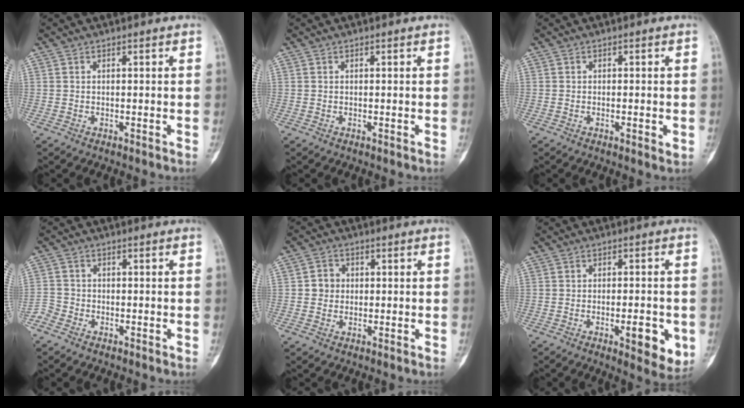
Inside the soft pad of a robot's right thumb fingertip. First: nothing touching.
{"total": 0.0}
{"total": 1.8, "force": [-0.4, 0.6, 1.7], "torque": [-0.023, -0.003, -0.005]}
{"total": 2.4, "force": [-1.9, 1.5, 0.1], "torque": [0.003, 0.004, -0.047]}
{"total": 3.4, "force": [0.2, 3.2, 1.2], "torque": [0.001, 0.007, -0.002]}
{"total": 8.0, "force": [-2.4, 2.9, 7.1], "torque": [-0.079, -0.004, -0.027]}